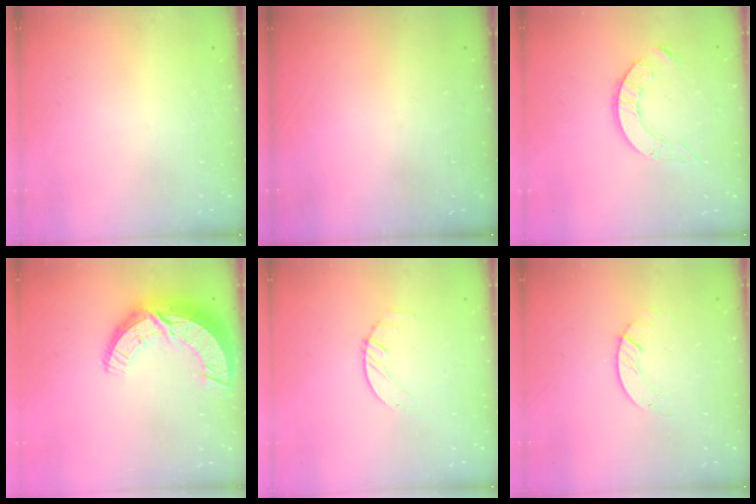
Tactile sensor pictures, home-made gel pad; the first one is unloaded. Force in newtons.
{"total": 0.0}
{"total": 7.0, "press": 7.0, "slide": 0.4}
{"total": 15.2, "press": 15.2, "slide": 1.0}
{"total": 1.4, "press": 1.3, "slide": 0.2}
{"total": 1.2, "press": 1.1, "slide": 0.2}